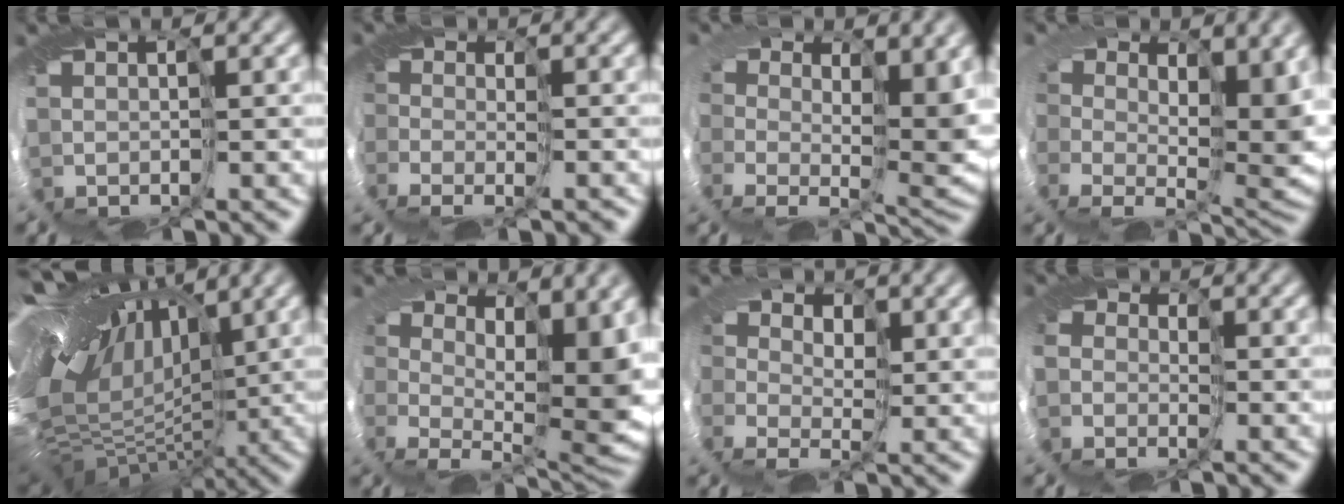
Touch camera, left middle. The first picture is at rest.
{"total": 1.9, "force": [-1.8, 0.6, 0.1], "torque": [0.023, -0.030, -0.042]}
{"total": 6.1, "force": [1.7, 3.6, 4.6], "torque": [-0.061, -0.042, 0.034]}
{"total": 6.7, "force": [1.8, 4.0, 5.1], "torque": [-0.065, -0.045, 0.036]}
{"total": 14.1, "force": [1.9, 7.5, 11.8], "torque": [-0.163, 0.005, 0.047]}
{"total": 6.5, "force": [0.9, 2.9, 5.7], "torque": [-0.065, -0.034, 0.010]}
{"total": 1.5, "force": [-0.1, 1.5, 0.4], "torque": [0.013, -0.016, -0.019]}
{"total": 1.9, "force": [-1.2, 1.5, 0.1], "torque": [0.010, -0.019, -0.028]}